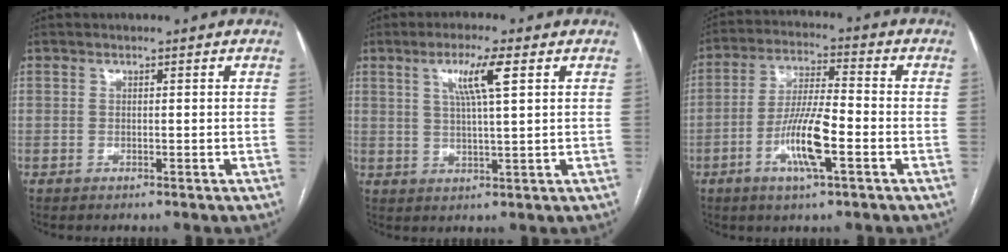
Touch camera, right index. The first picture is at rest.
{"total": 6.3, "force": [2.6, 0.1, 5.8], "torque": [-0.107, 0.003, 0.046]}
{"total": 10.0, "force": [-3.6, 1.3, 9.2], "torque": [-0.178, -0.003, -0.068]}